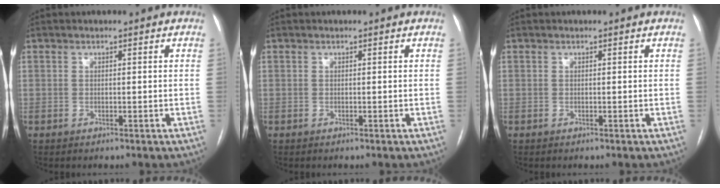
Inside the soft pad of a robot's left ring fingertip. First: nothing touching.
{"total": 0.0}
{"total": 0.0}